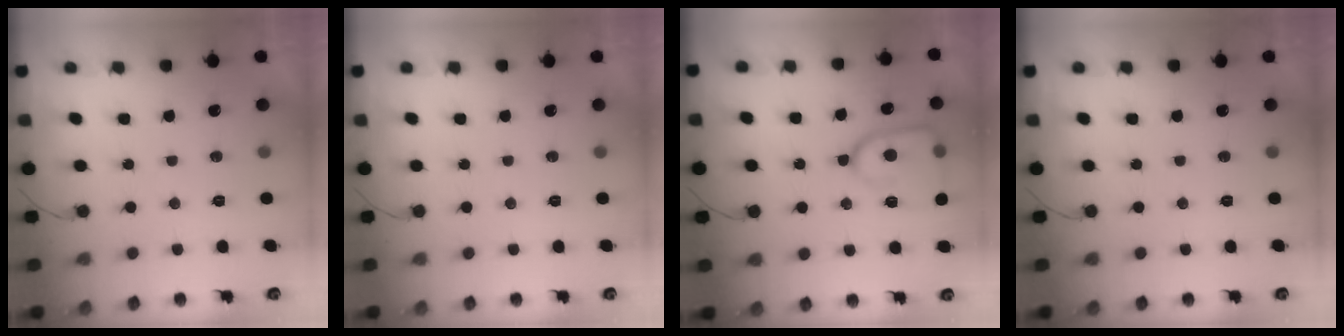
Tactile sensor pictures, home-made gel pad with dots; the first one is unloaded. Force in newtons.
{"total": 0.0}
{"total": 16.1, "press": 16.0, "slide": 1.4}
{"total": 0.0}